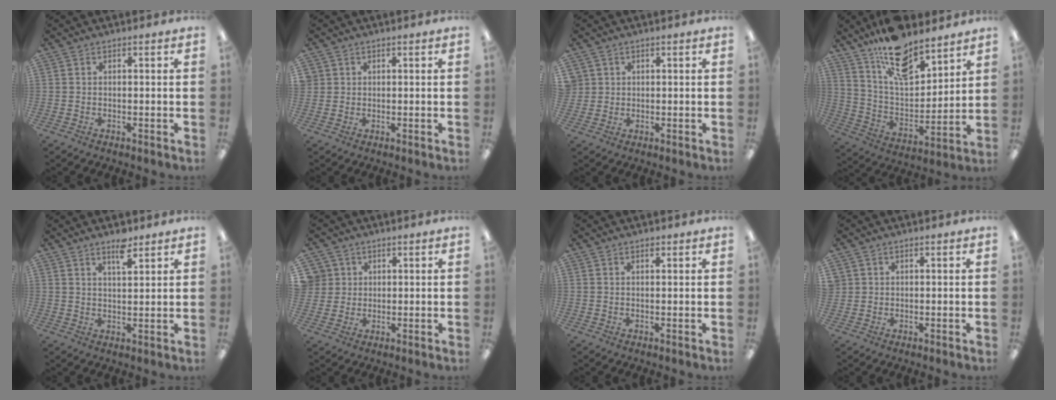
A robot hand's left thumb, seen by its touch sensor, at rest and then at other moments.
{"total": 1.5, "force": [0.6, 1.4, -0.2], "torque": [0.002, 0.000, 0.011]}
{"total": 2.2, "force": [0.7, 2.0, -0.4], "torque": [0.001, 0.003, 0.014]}
{"total": 16.1, "force": [12.8, 6.3, 7.5], "torque": [-0.132, -0.082, 0.226]}
{"total": 5.1, "force": [3.9, 1.5, 2.9], "torque": [-0.043, -0.021, 0.065]}
{"total": 4.5, "force": [1.7, 4.2, -0.3], "torque": [0.002, 0.000, 0.030]}
{"total": 1.0, "force": [0.8, 0.3, 0.4], "torque": [-0.009, 0.000, 0.015]}
{"total": 1.3, "force": [0.6, 1.2, -0.2], "torque": [0.002, 0.001, 0.012]}